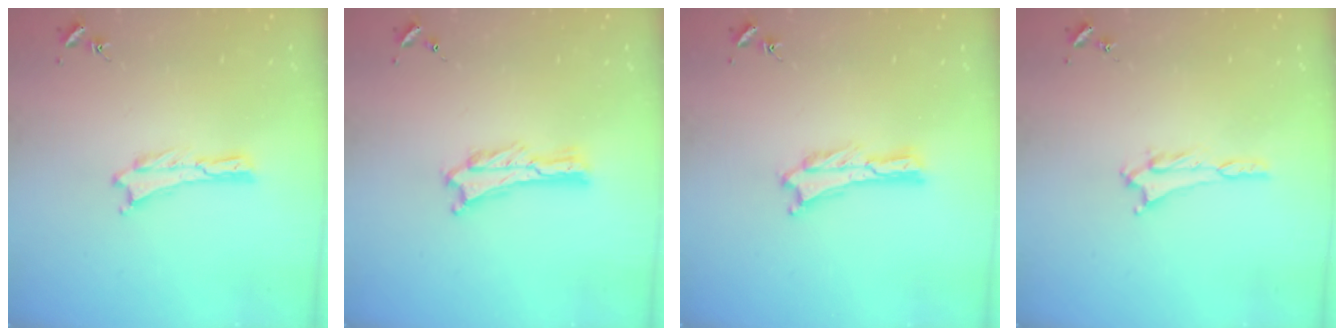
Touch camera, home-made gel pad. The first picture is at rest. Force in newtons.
{"total": 0.8, "press": 0.7, "slide": 0.2}
{"total": 0.6, "press": 0.6, "slide": 0.2}
{"total": 1.3, "press": 1.3, "slide": 0.2}